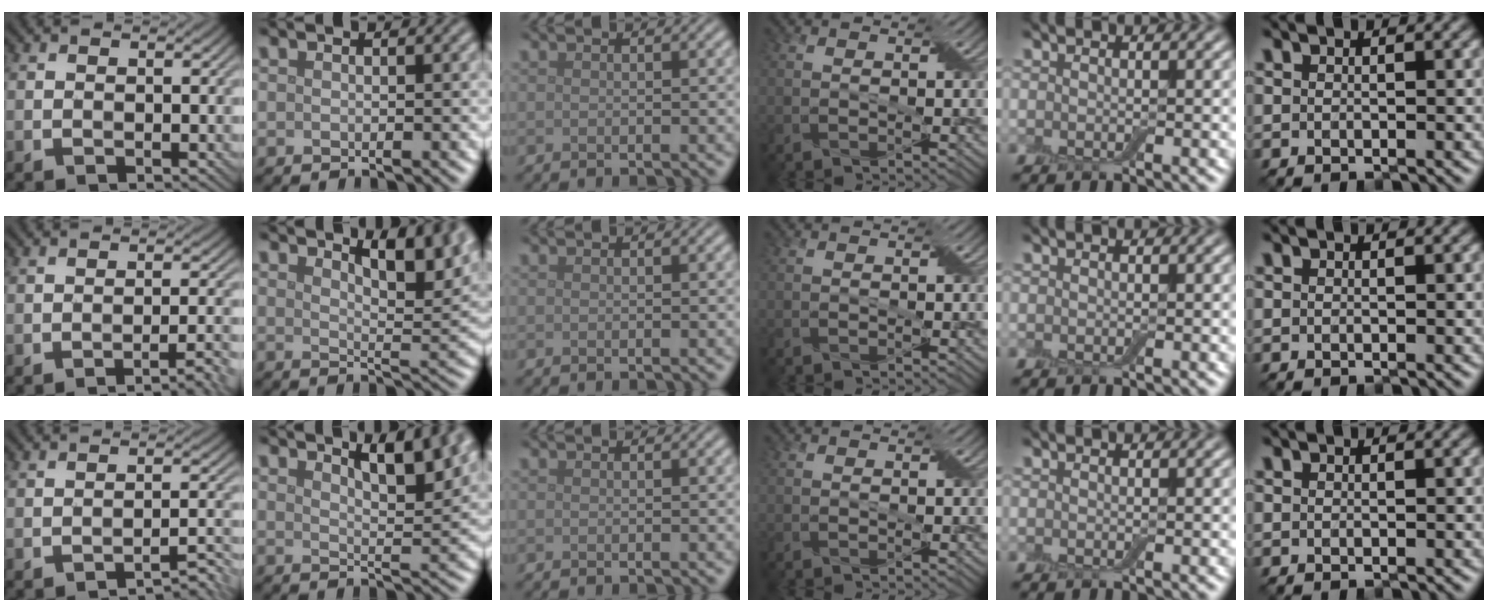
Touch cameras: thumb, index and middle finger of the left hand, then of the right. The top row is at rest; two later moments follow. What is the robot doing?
{"motion": "wrap", "object": "cling film"}